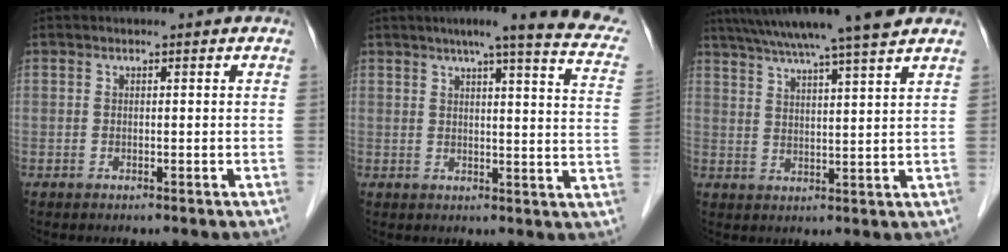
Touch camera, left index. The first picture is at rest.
{"total": 18.2, "force": [14.6, 0.9, 10.8], "torque": [-0.137, -0.014, 0.157]}
{"total": 13.4, "force": [11.2, -0.8, 7.3], "torque": [-0.126, 0.017, 0.161]}